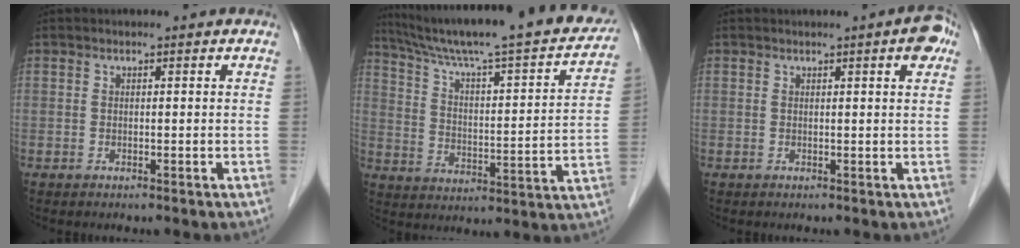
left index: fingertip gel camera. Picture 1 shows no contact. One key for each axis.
{"total": 26.4, "fx": 22.8, "fy": 2.6, "fz": 13.1, "tx": -0.207, "ty": -0.018, "tz": 0.314}
{"total": 2.8, "fx": 1.4, "fy": 0.4, "fz": 2.4, "tx": -0.025, "ty": 0.002, "tz": 0.013}